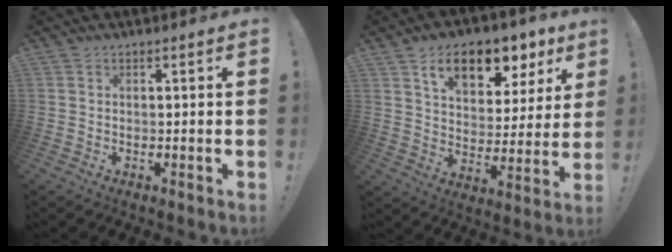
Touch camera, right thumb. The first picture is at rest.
{"total": 14.1, "force": [8.6, 7.5, 8.2], "torque": [-0.127, -0.044, 0.148]}